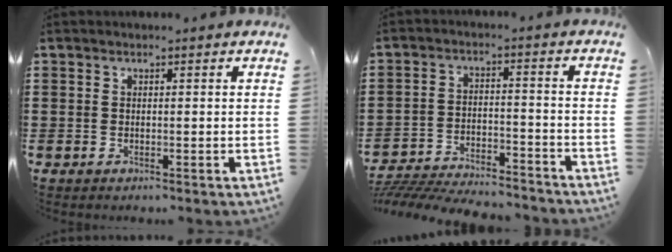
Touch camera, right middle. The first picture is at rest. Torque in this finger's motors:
{"motor_torque": [0.62, -0.59, 0.35, 0.17]}